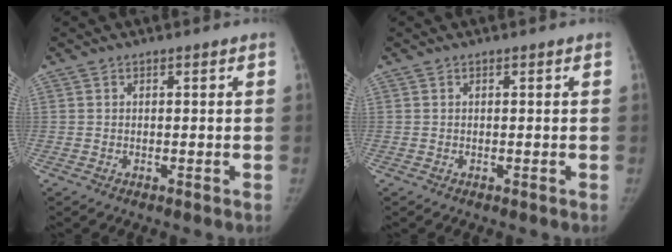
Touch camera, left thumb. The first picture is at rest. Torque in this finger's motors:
{"motor_torque": [0.01, 0.00, 0.07, 0.03, 0.00]}